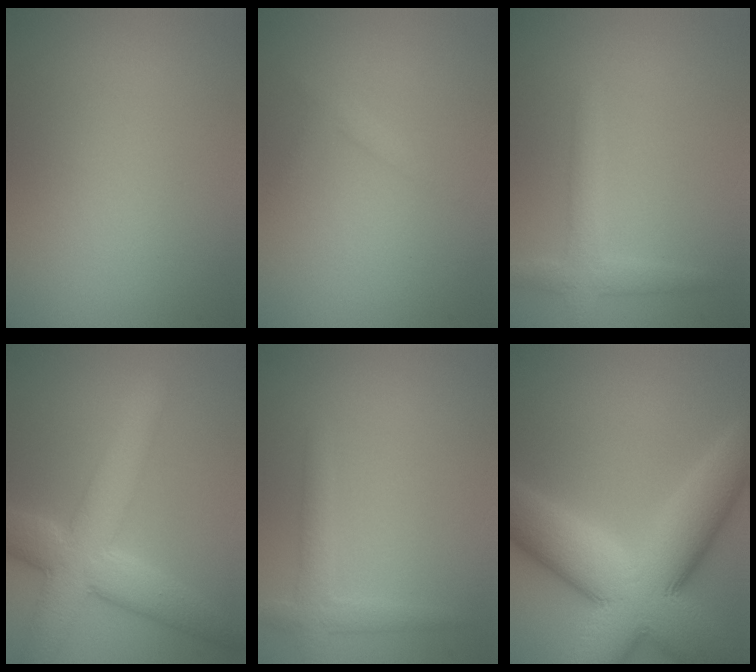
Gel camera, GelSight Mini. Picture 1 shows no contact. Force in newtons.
{"total": 1.1, "press": 1.1, "slide": 0.1}
{"total": 2.4, "press": 2.4, "slide": 0.1}
{"total": 7.3, "press": 7.3, "slide": 0.4}
{"total": 2.1, "press": 2.1, "slide": 0.1}
{"total": 13.3, "press": 13.3, "slide": 0.4}